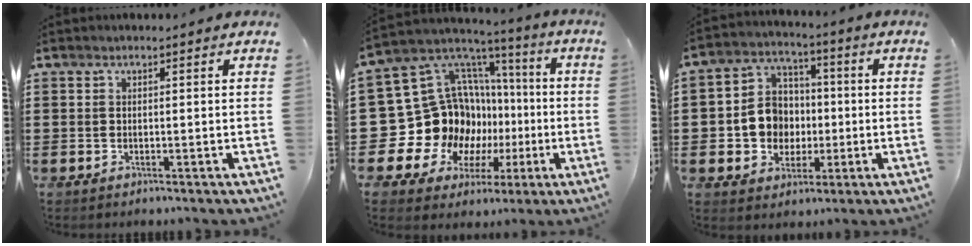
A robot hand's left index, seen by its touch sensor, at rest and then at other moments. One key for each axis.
{"total": 18.3, "fx": -2.0, "fy": 16.2, "fz": 8.2, "tx": -0.197, "ty": -0.043, "tz": 0.020}
{"total": 8.3, "fx": -0.6, "fy": 7.8, "fz": 2.9, "tx": -0.077, "ty": 0.018, "tz": -0.007}